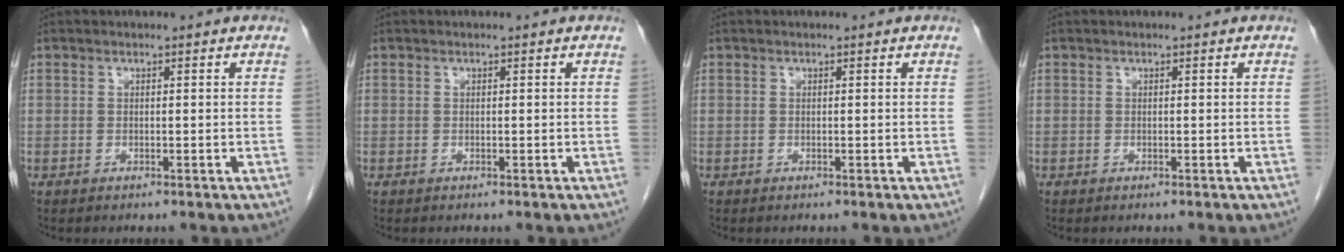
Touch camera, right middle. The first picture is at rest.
{"total": 0.0}
{"total": 0.0}
{"total": 0.0}